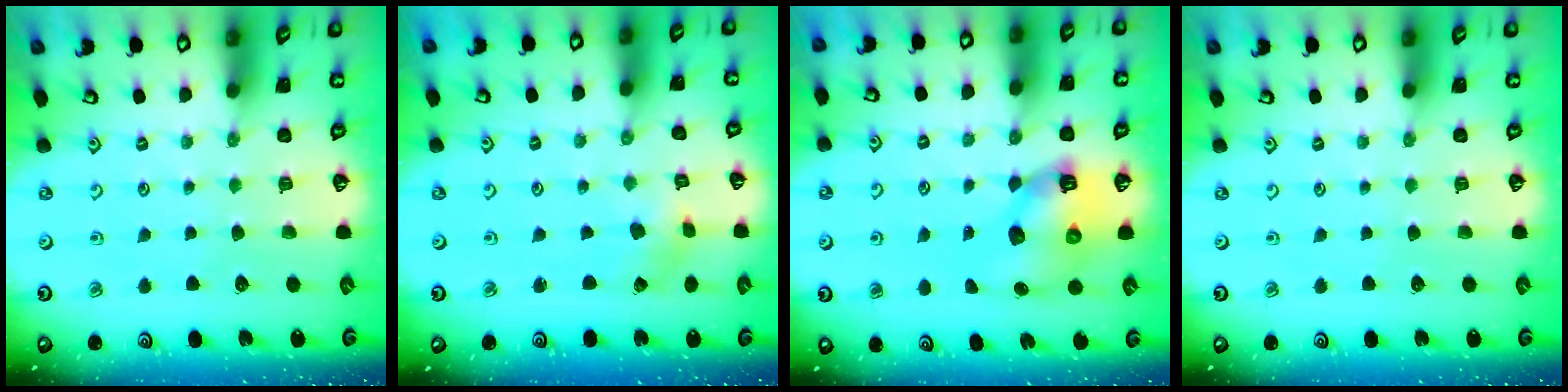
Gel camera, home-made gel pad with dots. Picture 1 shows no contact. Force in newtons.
{"total": 1.8, "press": 1.8, "slide": 0.3}
{"total": 8.8, "press": 8.6, "slide": 1.5}
{"total": 0.0}